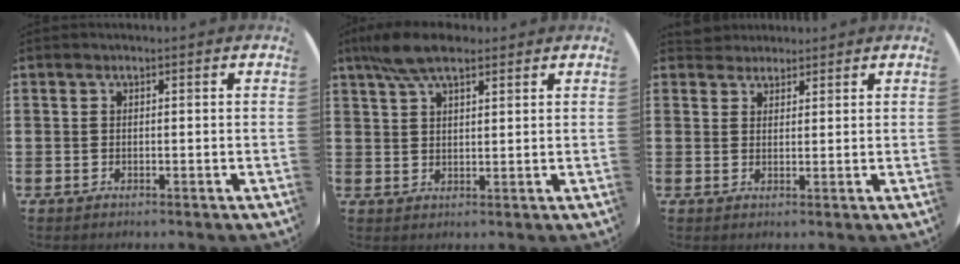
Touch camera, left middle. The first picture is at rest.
{"total": 6.3, "force": [4.8, 2.2, 3.5], "torque": [-0.081, 0.000, 0.089]}
{"total": 2.2, "force": [2.1, 0.7, -0.3], "torque": [0.001, 0.002, 0.042]}